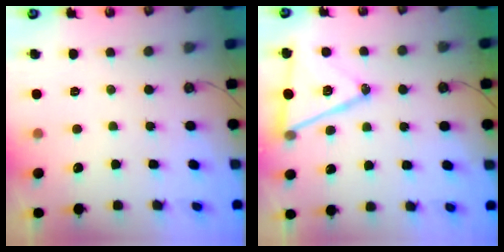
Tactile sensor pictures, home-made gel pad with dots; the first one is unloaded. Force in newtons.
{"total": 14.8, "press": 14.3, "slide": 3.9}